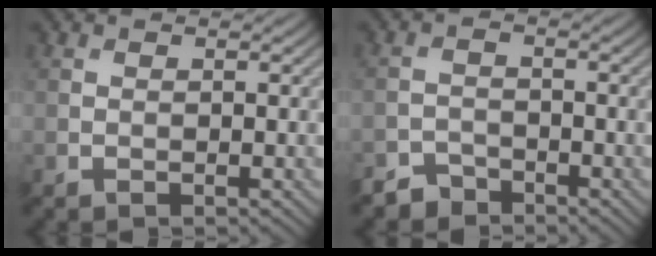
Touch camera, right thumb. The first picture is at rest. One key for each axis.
{"total": 2.6, "fx": -2.4, "fy": 0.9, "fz": 0.1, "tx": 0.002, "ty": 0.007, "tz": -0.051}